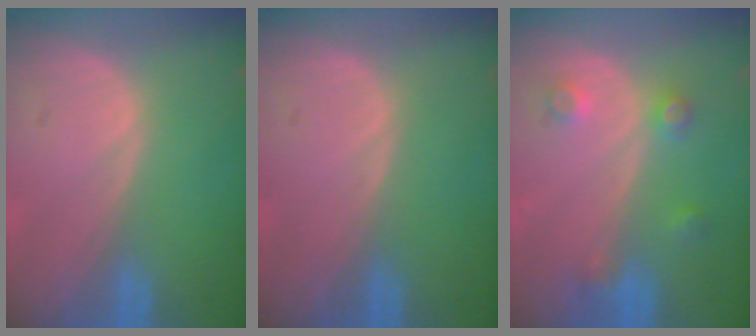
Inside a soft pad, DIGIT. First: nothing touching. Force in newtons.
{"total": 0.0}
{"total": 3.6, "press": 3.3, "slide": 1.4}